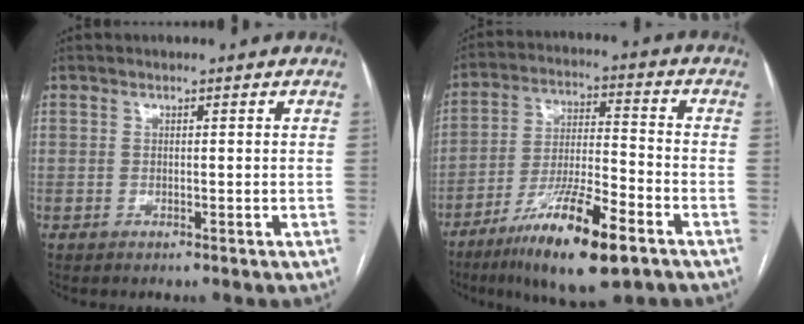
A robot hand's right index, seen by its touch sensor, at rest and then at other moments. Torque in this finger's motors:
{"motor_torque": [0.51, -0.72, 0.77, 0.21]}